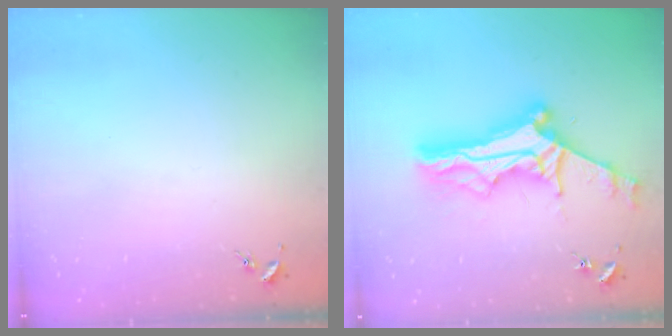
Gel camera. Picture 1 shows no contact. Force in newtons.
{"total": 12.3, "press": 12.3, "slide": 1.1}